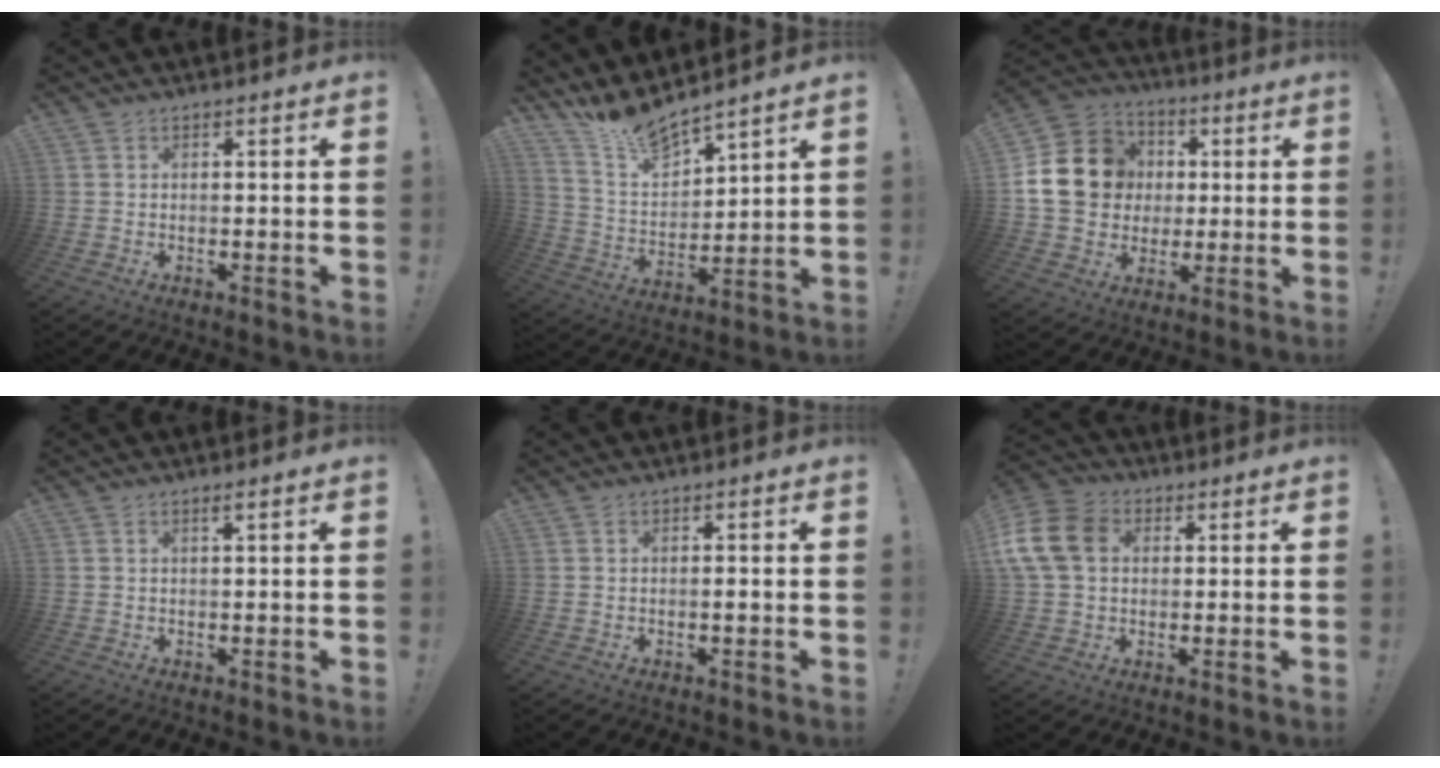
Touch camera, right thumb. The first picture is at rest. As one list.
[{"total": 11.3, "force": [10.7, 1.8, 3.0], "torque": [-0.082, -0.090, 0.195]}, {"total": 18.0, "force": [2.4, 15.8, 8.2], "torque": [-0.114, 0.006, 0.069]}, {"total": 1.1, "force": [0.6, -0.1, 0.9], "torque": [-0.014, -0.002, 0.009]}, {"total": 0.8, "force": [-0.4, 0.0, 0.7], "torque": [-0.004, -0.003, -0.010]}, {"total": 14.6, "force": [2.6, 11.5, 8.6], "torque": [-0.167, 0.002, 0.052]}]